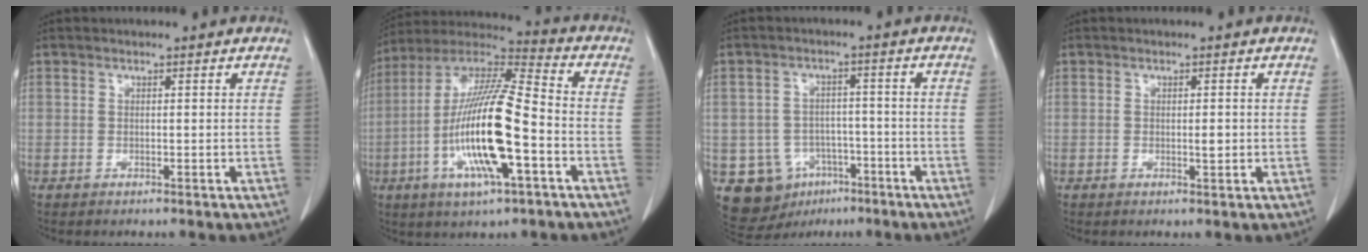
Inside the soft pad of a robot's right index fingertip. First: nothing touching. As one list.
[{"total": 18.4, "force": [-4.8, 2.3, 17.6], "torque": [-0.352, -0.007, -0.088]}, {"total": 10.1, "force": [-4.6, 8.6, 2.9], "torque": [-0.057, 0.018, -0.057]}, {"total": 1.3, "force": [-0.1, 0.4, 1.3], "torque": [-0.021, -0.001, -0.001]}]